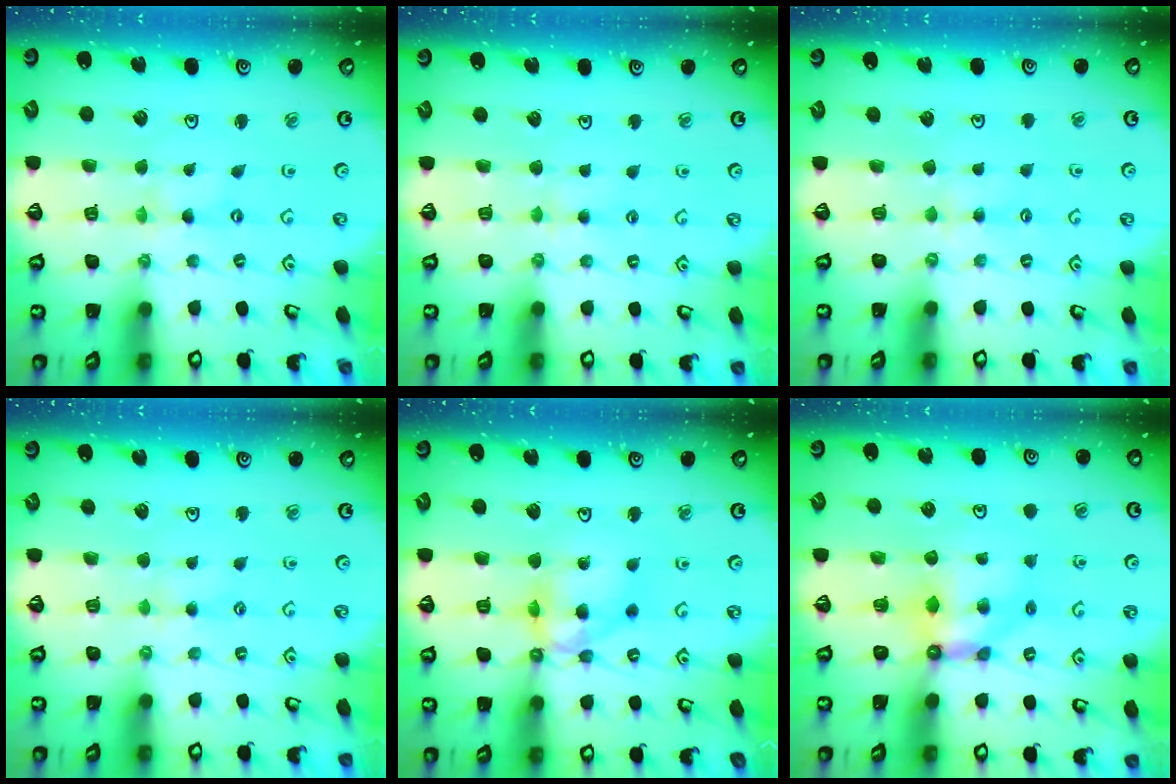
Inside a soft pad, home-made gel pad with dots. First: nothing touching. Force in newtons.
{"total": 3.0, "press": 3.0, "slide": 0.4}
{"total": 2.1, "press": 2.1, "slide": 0.4}
{"total": 2.3, "press": 2.3, "slide": 0.3}
{"total": 12.2, "press": 12.1, "slide": 1.7}
{"total": 6.0, "press": 5.9, "slide": 0.4}